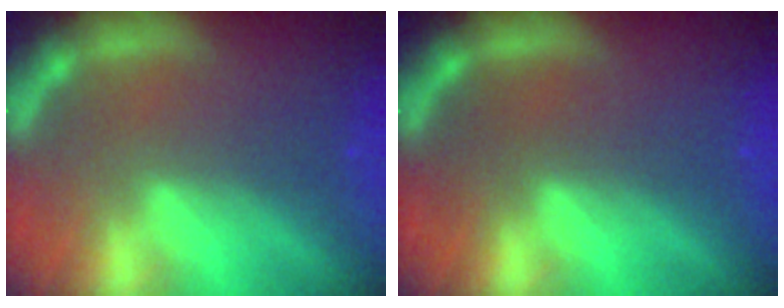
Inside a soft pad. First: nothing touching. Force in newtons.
{"total": 0.0}